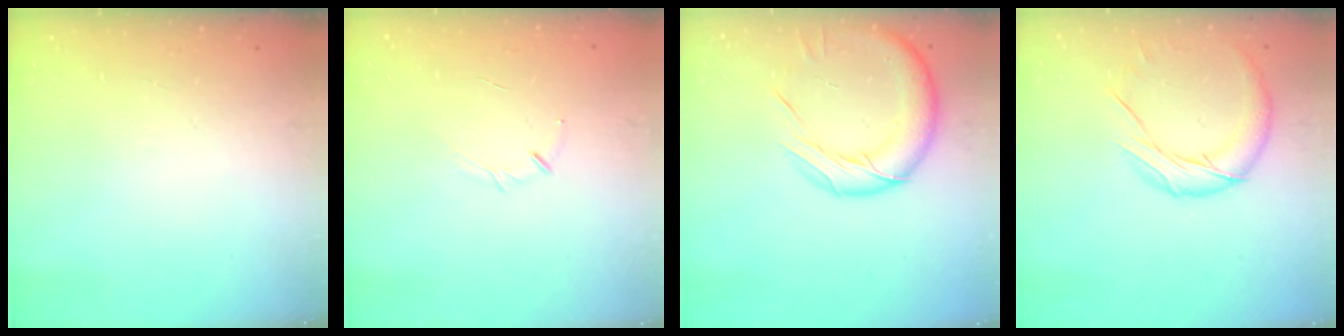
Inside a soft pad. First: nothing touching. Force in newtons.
{"total": 3.6, "press": 3.5, "slide": 0.8}
{"total": 14.9, "press": 14.9, "slide": 1.2}
{"total": 11.7, "press": 11.6, "slide": 0.7}